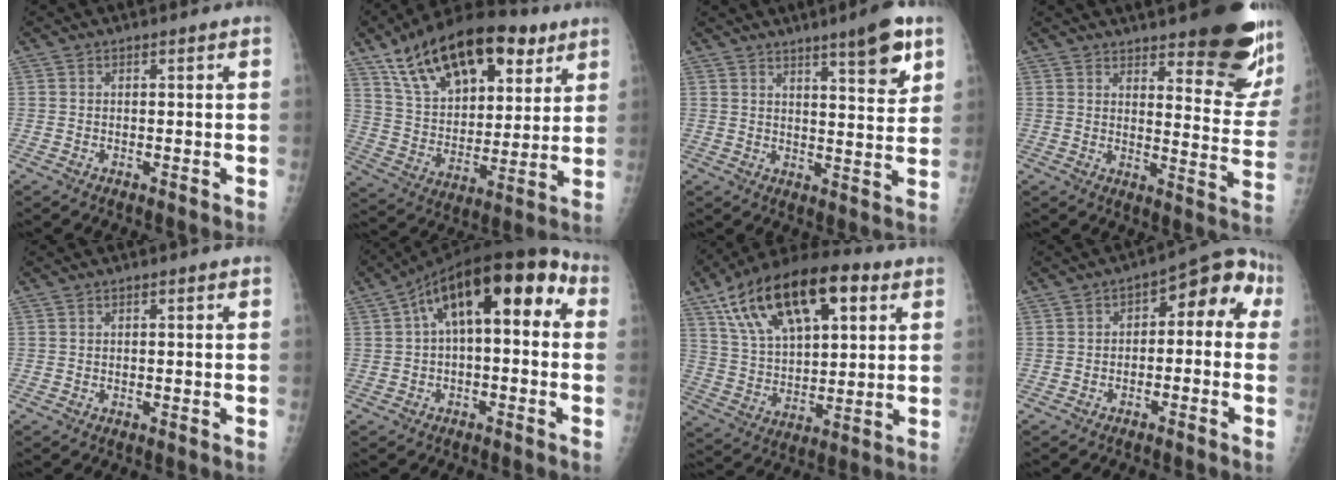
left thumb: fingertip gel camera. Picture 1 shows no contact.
{"total": 25.0, "force": [13.7, 13.0, 16.5], "torque": [-0.246, -0.019, 0.235]}
{"total": 9.3, "force": [5.6, 1.6, 7.2], "torque": [-0.090, -0.034, 0.078]}
{"total": 19.8, "force": [13.6, 5.6, 13.2], "torque": [-0.133, -0.093, 0.167]}
{"total": 0.6, "force": [0.2, 0.2, 0.6], "torque": [-0.010, 0.002, 0.002]}
{"total": 15.6, "force": [3.0, 7.4, 13.4], "torque": [-0.176, 0.050, 0.034]}
{"total": 23.2, "force": [10.7, 11.2, 17.3], "torque": [-0.282, -0.004, 0.188]}
{"total": 9.2, "force": [-0.3, 5.4, 7.5], "torque": [-0.059, 0.053, -0.016]}